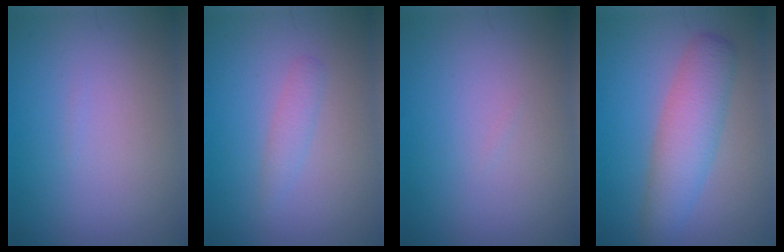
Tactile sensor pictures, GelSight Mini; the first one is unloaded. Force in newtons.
{"total": 1.4, "press": 1.4, "slide": 0.1}
{"total": 0.0}
{"total": 4.8, "press": 4.8, "slide": 0.1}